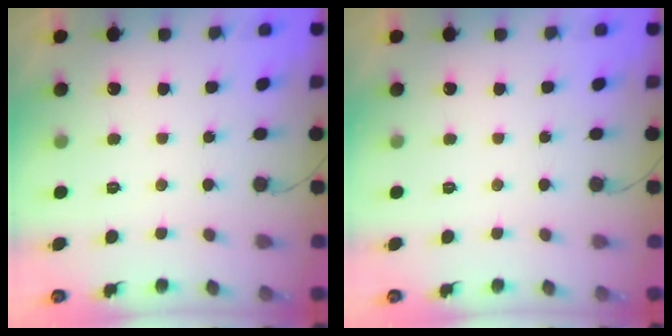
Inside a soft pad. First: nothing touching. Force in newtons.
{"total": 0.0}